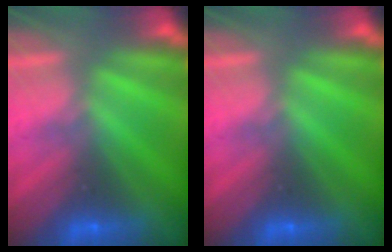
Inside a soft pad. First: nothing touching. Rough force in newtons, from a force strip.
{"total": 0.0}